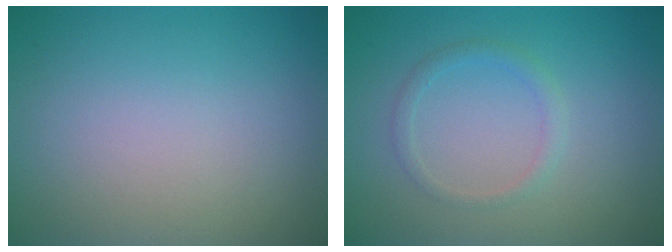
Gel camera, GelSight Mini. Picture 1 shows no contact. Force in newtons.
{"total": 1.3, "press": 1.3, "slide": 0.1}